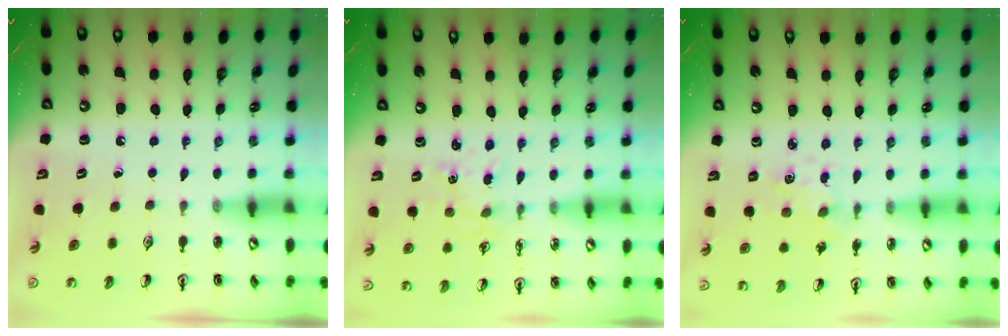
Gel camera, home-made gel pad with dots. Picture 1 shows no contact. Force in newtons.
{"total": 0.5, "press": 0.5, "slide": 0.1}
{"total": 1.1, "press": 1.1, "slide": 0.3}